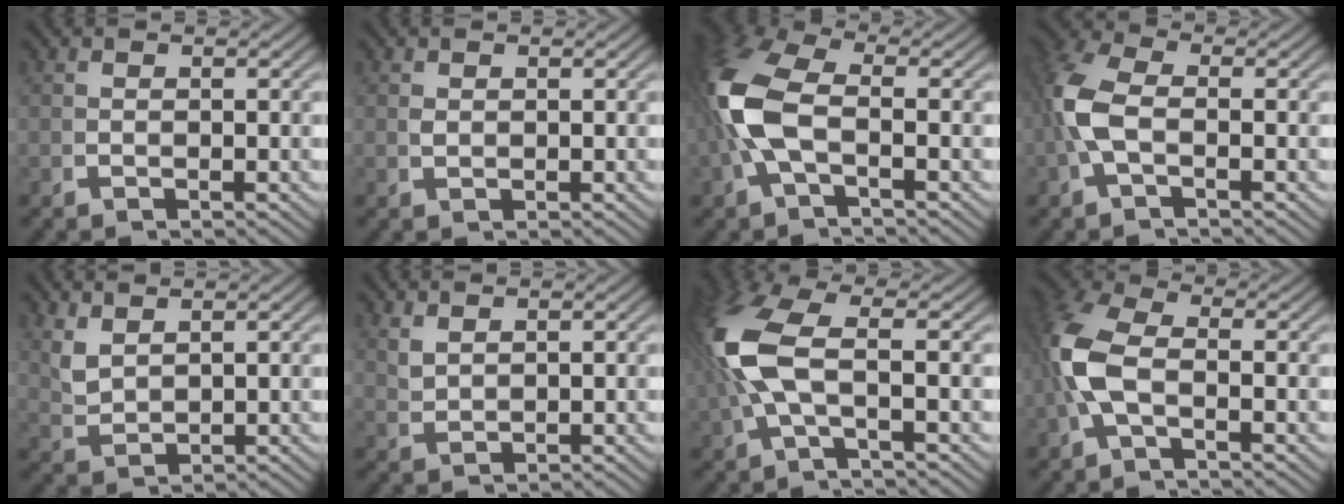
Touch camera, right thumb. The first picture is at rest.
{"total": 0.6, "force": [0.6, 0.1, 0.2], "torque": [-0.011, -0.005, 0.020]}
{"total": 8.1, "force": [-0.2, 4.9, 6.4], "torque": [-0.167, -0.010, 0.002]}
{"total": 5.1, "force": [0.0, 3.2, 4.0], "torque": [-0.109, -0.010, 0.006]}
{"total": 2.7, "force": [1.9, 1.1, 1.6], "torque": [-0.043, -0.009, 0.054]}
{"total": 1.9, "force": [1.7, 0.2, 0.7], "torque": [-0.015, 0.002, 0.046]}
{"total": 7.5, "force": [0.3, 3.5, 6.6], "torque": [-0.170, -0.007, 0.018]}
{"total": 6.6, "force": [-0.1, 4.3, 5.0], "torque": [-0.133, -0.011, 0.002]}